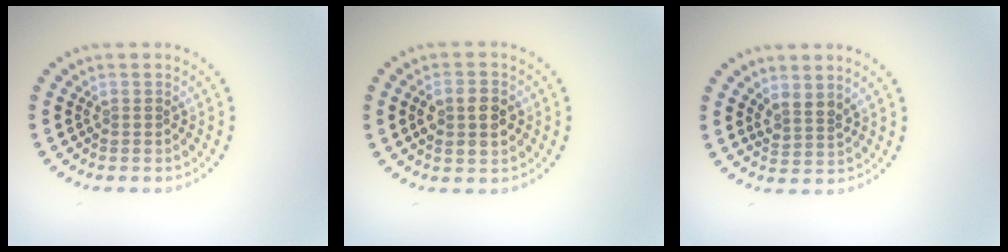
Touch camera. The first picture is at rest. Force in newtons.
{"total": 3.1, "press": 3.1, "slide": 0.1}
{"total": 1.8, "press": 1.3, "slide": 1.2}